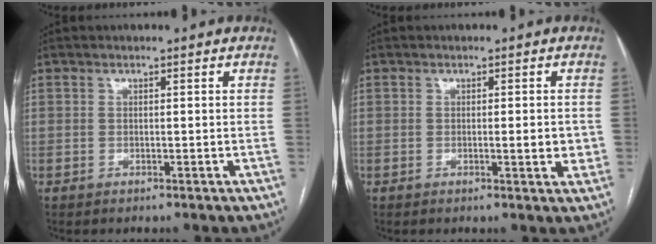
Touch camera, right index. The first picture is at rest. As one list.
[{"total": 2.9, "force": [-0.3, 0.6, 2.8], "torque": [-0.037, -0.003, -0.004]}]